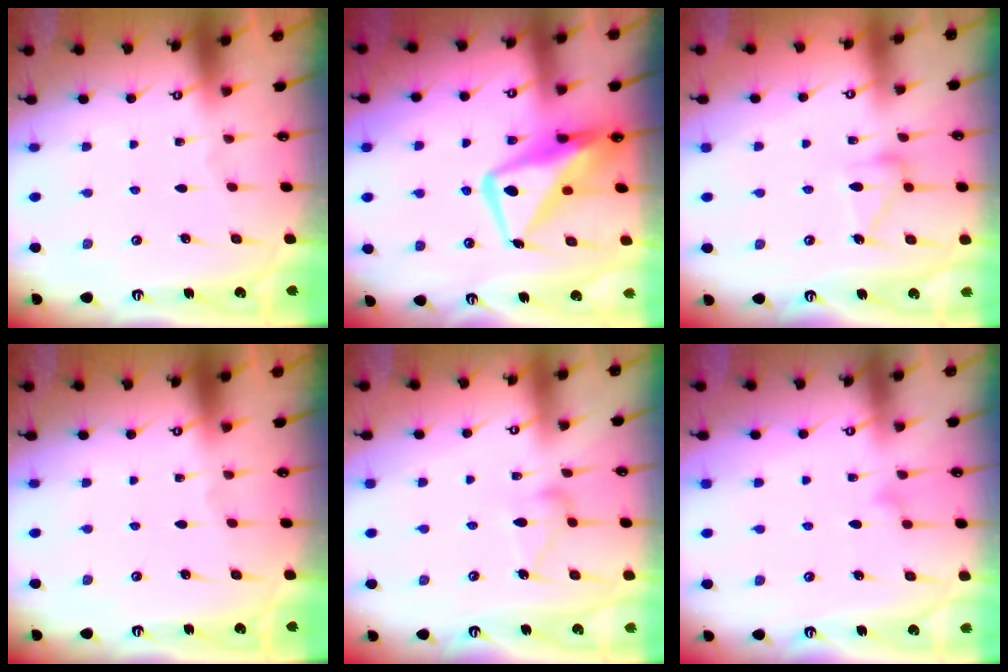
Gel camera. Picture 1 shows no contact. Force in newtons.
{"total": 14.5, "press": 14.5, "slide": 1.5}
{"total": 12.4, "press": 12.4, "slide": 0.6}
{"total": 0.0}
{"total": 11.5, "press": 11.4, "slide": 0.5}
{"total": 6.9, "press": 6.9, "slide": 0.4}